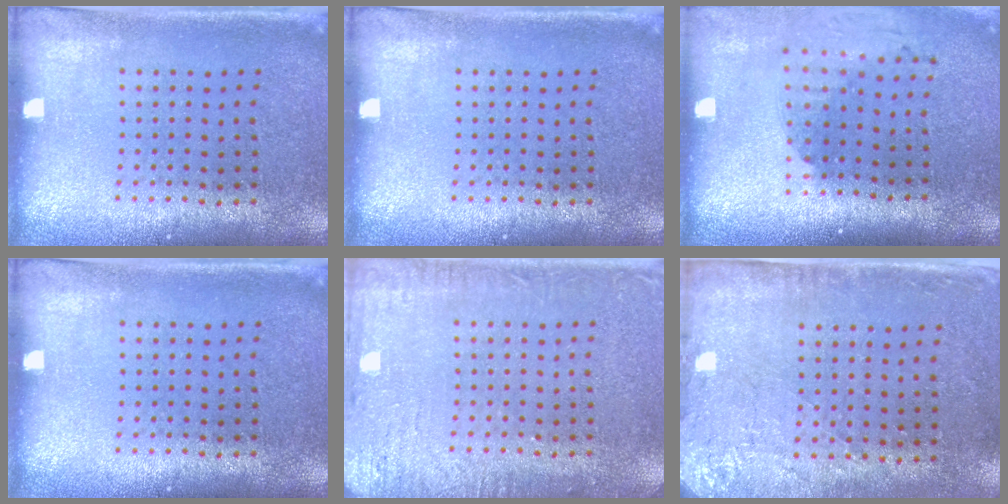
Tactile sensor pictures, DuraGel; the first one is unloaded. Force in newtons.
{"total": 0.0}
{"total": 2.0, "press": 1.5, "slide": 1.4}
{"total": 0.0}
{"total": 3.2, "press": 3.2, "slide": 0.4}
{"total": 2.9, "press": 2.3, "slide": 1.6}